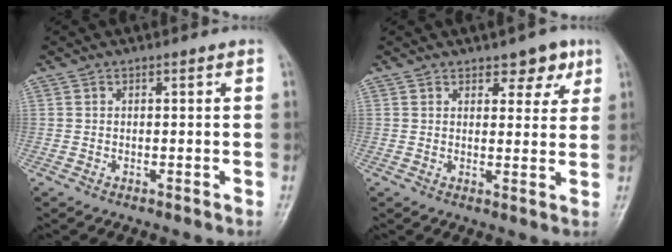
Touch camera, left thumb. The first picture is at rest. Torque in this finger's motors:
{"motor_torque": [0.13, 0.21, -0.07, -0.11, 0.06]}